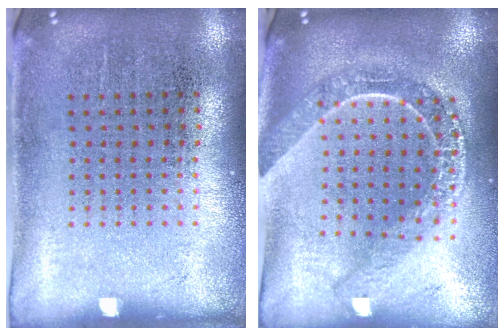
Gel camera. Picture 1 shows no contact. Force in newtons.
{"total": 2.2, "press": 1.9, "slide": 1.1}